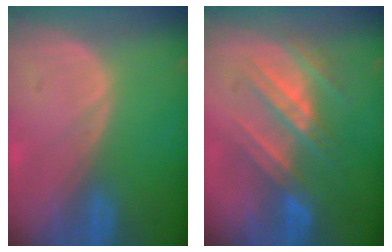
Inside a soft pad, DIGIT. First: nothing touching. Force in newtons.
{"total": 7.8, "press": 7.6, "slide": 1.7}